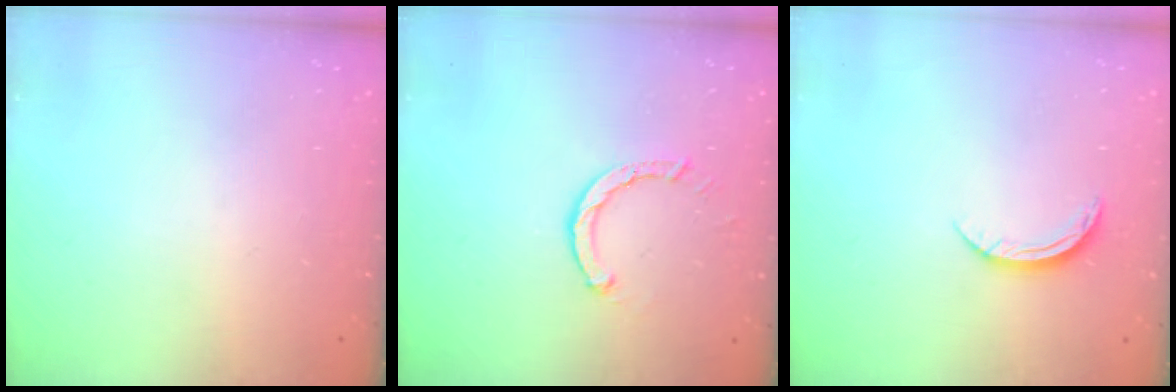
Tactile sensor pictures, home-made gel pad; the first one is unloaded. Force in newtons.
{"total": 2.6, "press": 2.6, "slide": 0.3}
{"total": 4.9, "press": 4.8, "slide": 0.6}